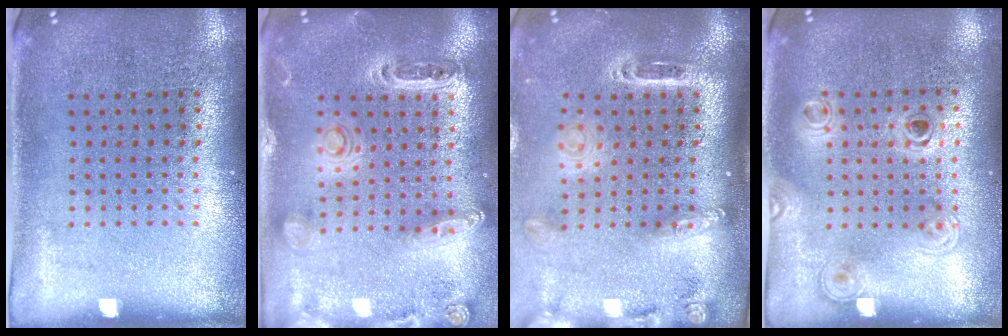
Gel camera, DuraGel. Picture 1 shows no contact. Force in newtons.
{"total": 1.2, "press": 1.2, "slide": 0.3}
{"total": 2.5, "press": 1.9, "slide": 1.7}
{"total": 1.2, "press": 1.1, "slide": 0.6}